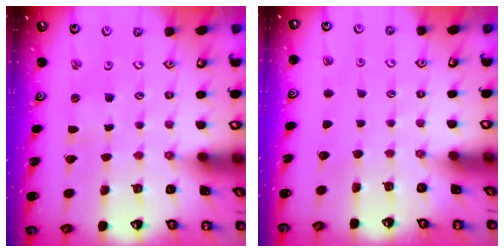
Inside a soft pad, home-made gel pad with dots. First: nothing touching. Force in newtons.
{"total": 0.0}